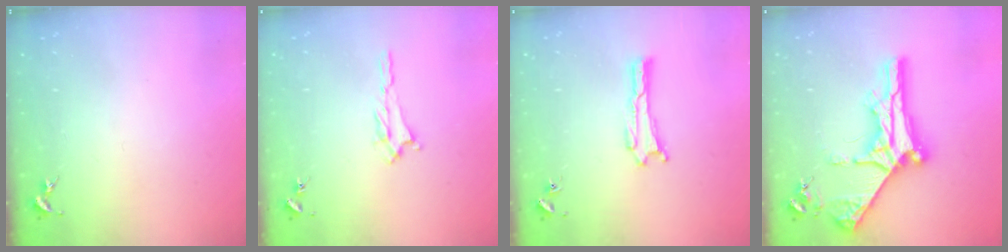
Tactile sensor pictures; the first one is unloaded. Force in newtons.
{"total": 1.2, "press": 1.1, "slide": 0.5}
{"total": 0.0}
{"total": 10.5, "press": 10.5, "slide": 1.2}